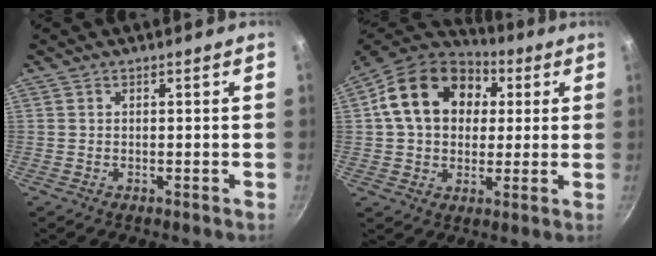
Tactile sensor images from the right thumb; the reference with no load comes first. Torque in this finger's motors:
{"motor_torque": [-0.34, 3.03, 1.28, -0.50, 0.16]}